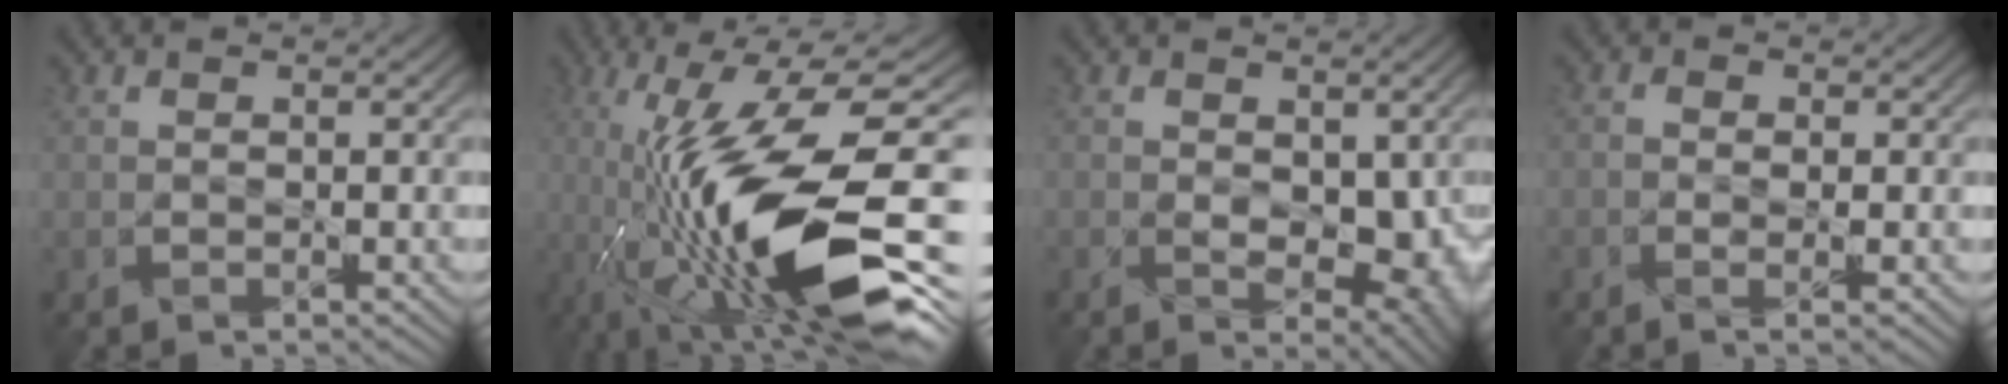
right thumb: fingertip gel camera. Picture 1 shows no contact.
{"total": 17.4, "force": [-4.9, 4.6, 16.1], "torque": [-0.285, 0.014, -0.085]}
{"total": 6.5, "force": [-0.8, 3.9, 5.2], "torque": [-0.078, -0.022, 0.000]}
{"total": 1.5, "force": [-0.6, 0.2, 1.3], "torque": [-0.017, 0.005, -0.015]}